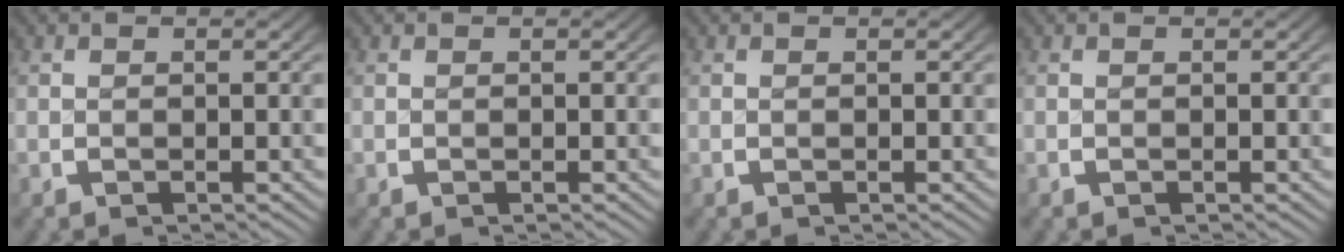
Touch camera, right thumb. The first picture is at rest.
{"total": 0.0}
{"total": 0.0}
{"total": 0.0}